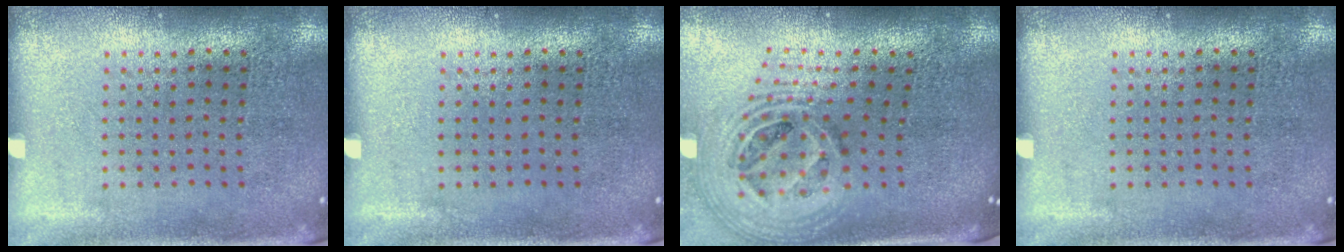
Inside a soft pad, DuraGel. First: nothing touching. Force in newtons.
{"total": 0.0}
{"total": 2.1, "press": 1.6, "slide": 1.3}
{"total": 0.0}